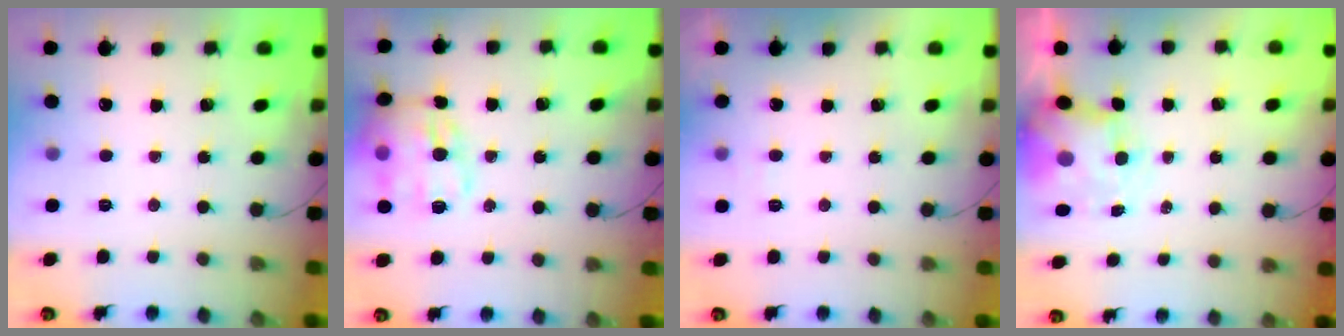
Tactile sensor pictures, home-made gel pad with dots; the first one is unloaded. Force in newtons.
{"total": 16.9, "press": 16.8, "slide": 1.8}
{"total": 2.6, "press": 2.1, "slide": 1.5}
{"total": 7.4, "press": 7.2, "slide": 1.6}